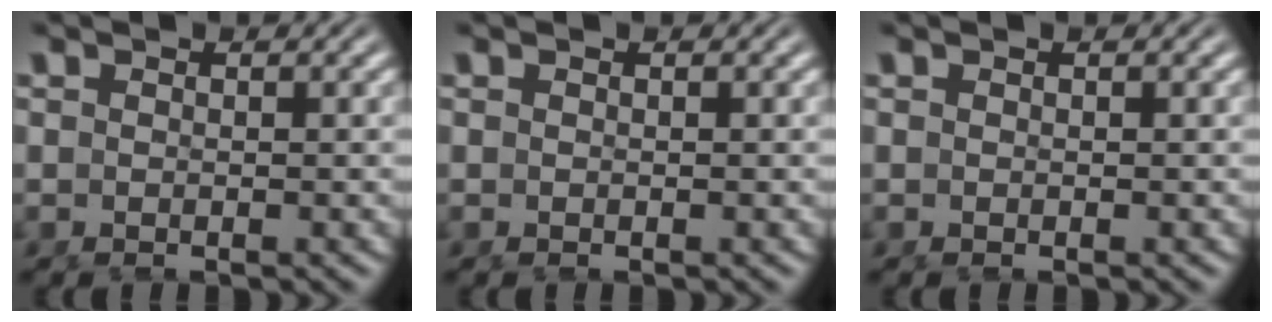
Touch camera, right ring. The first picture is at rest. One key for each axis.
{"total": 0.0}
{"total": 0.0}